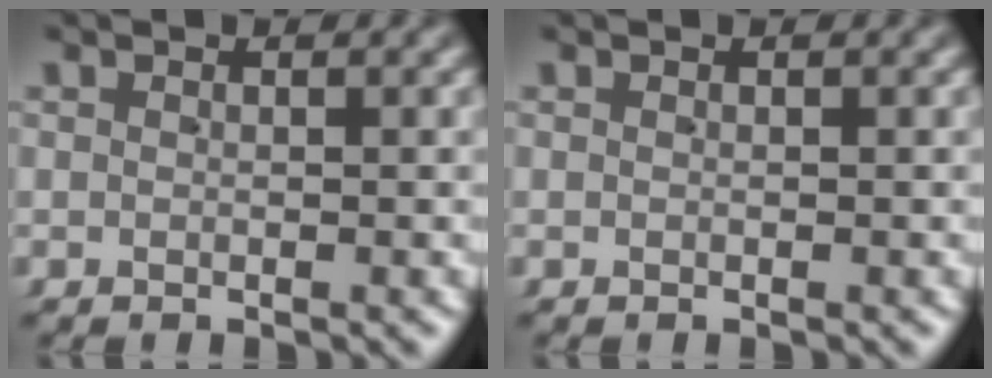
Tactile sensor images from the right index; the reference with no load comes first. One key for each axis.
{"total": 0.0}